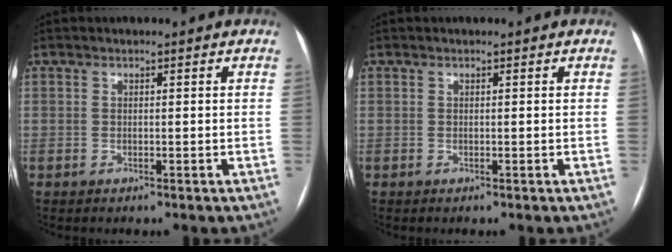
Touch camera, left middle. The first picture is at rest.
{"total": 0.0}